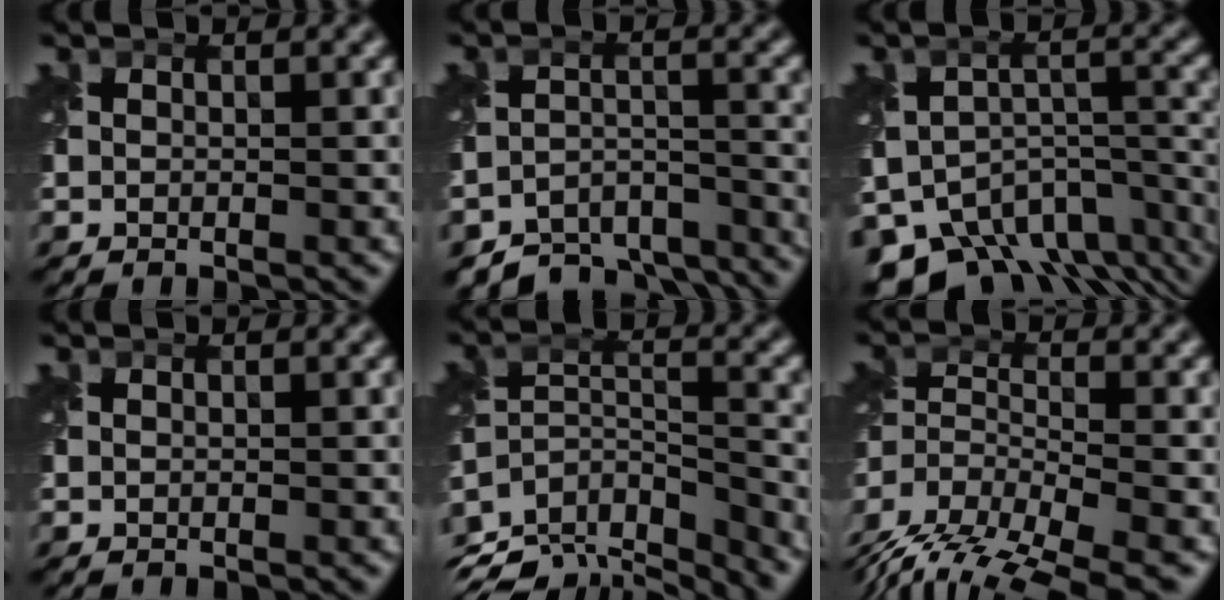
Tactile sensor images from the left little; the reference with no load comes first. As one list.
[{"total": 8.4, "force": [-7.6, 3.0, 1.8], "torque": [-0.028, -0.021, -0.098]}, {"total": 12.3, "force": [-8.9, 6.5, 5.4], "torque": [-0.100, -0.018, -0.107]}, {"total": 0.0}, {"total": 10.3, "force": [-8.4, 4.4, 4.0], "torque": [-0.074, 0.009, -0.121]}, {"total": 10.0, "force": [-8.2, 3.7, 4.2], "torque": [-0.071, -0.015, -0.131]}]